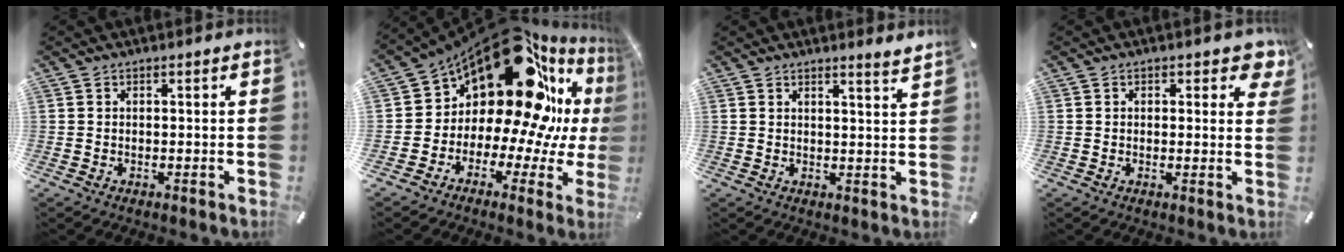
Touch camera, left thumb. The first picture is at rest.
{"total": 23.4, "force": [12.4, 11.7, 16.1], "torque": [-0.266, -0.119, 0.215]}
{"total": 3.0, "force": [2.7, -0.6, 0.9], "torque": [-0.015, -0.024, 0.047]}
{"total": 2.8, "force": [1.5, 1.7, 1.6], "torque": [-0.008, -0.004, 0.019]}